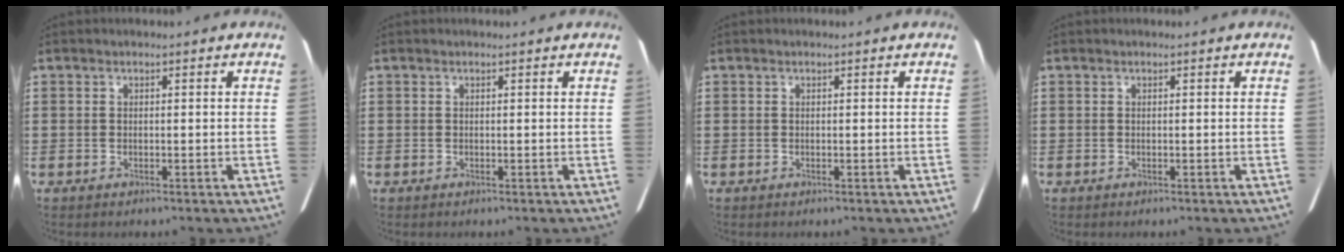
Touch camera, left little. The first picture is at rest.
{"total": 0.0}
{"total": 0.0}
{"total": 0.0}